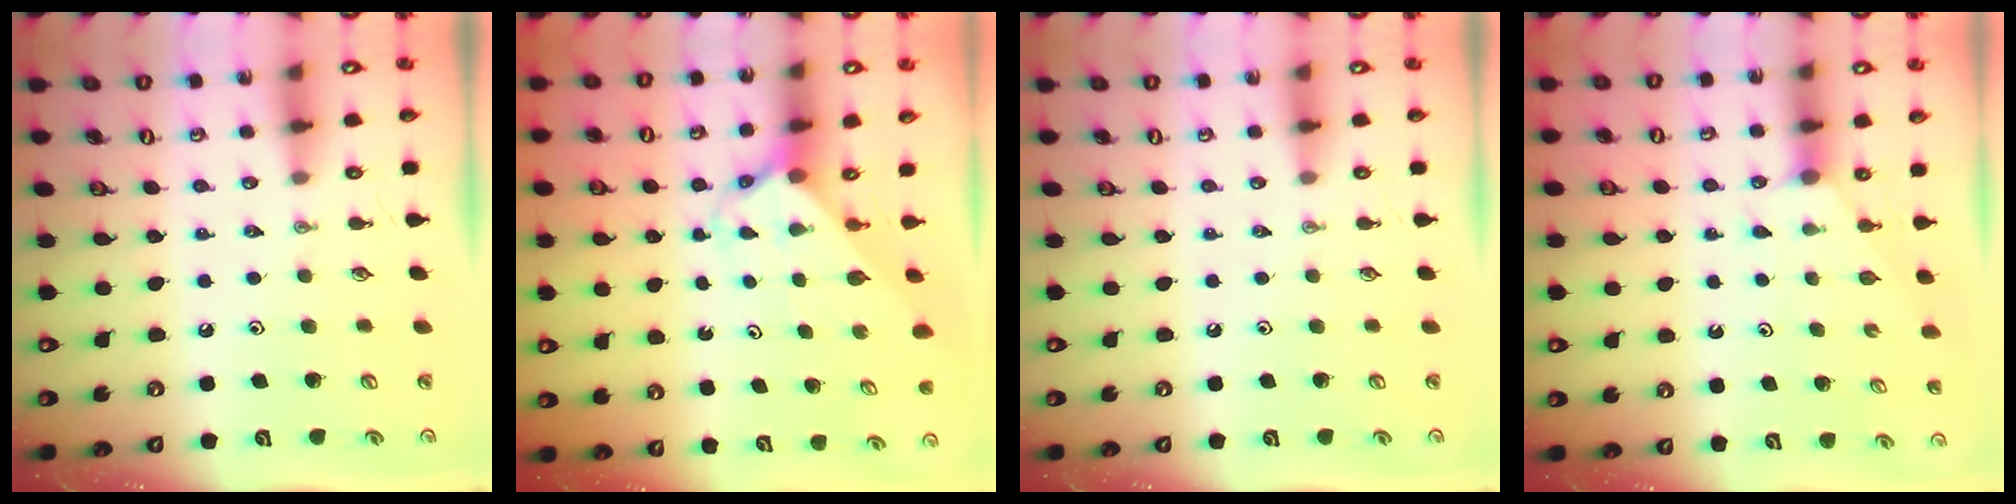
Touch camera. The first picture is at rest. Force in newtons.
{"total": 2.3, "press": 2.3, "slide": 0.1}
{"total": 0.0}
{"total": 2.0, "press": 2.0, "slide": 0.2}